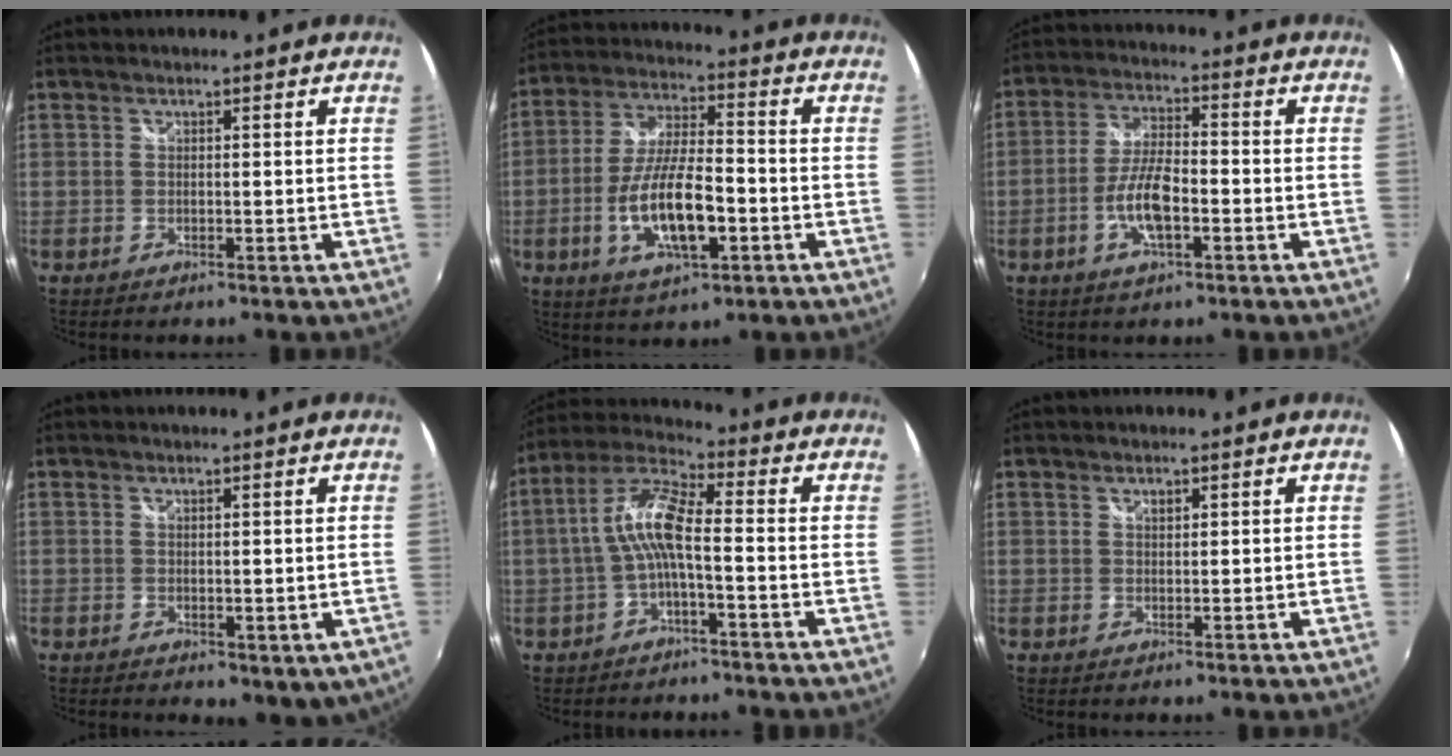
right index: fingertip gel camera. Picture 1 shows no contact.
{"total": 13.7, "force": [-4.2, 4.4, 12.3], "torque": [-0.248, -0.006, -0.073]}
{"total": 8.4, "force": [-2.9, 2.8, 7.4], "torque": [-0.150, 0.003, -0.056]}
{"total": 3.1, "force": [0.3, 1.9, 2.5], "torque": [-0.033, -0.013, 0.011]}
{"total": 8.2, "force": [-1.4, 1.6, 7.9], "torque": [-0.177, 0.017, -0.026]}
{"total": 0.8, "force": [0.6, 0.4, 0.3], "torque": [-0.002, 0.001, 0.010]}